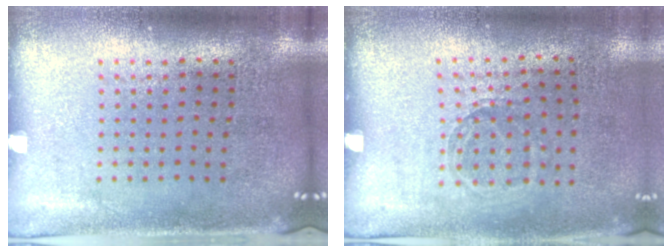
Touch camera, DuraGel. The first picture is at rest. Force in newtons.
{"total": 0.9, "press": 0.8, "slide": 0.5}